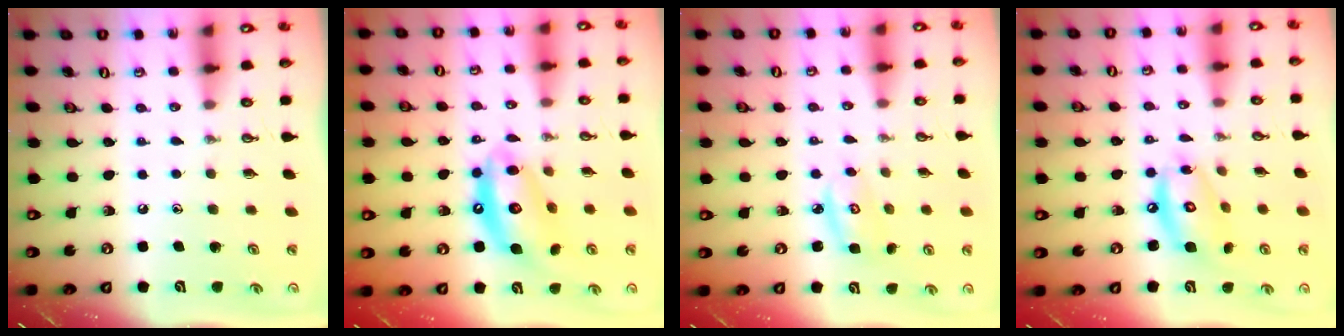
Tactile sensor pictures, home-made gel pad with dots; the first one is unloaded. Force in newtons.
{"total": 13.3, "press": 13.2, "slide": 1.3}
{"total": 3.9, "press": 3.9, "slide": 0.3}
{"total": 11.5, "press": 11.5, "slide": 0.8}